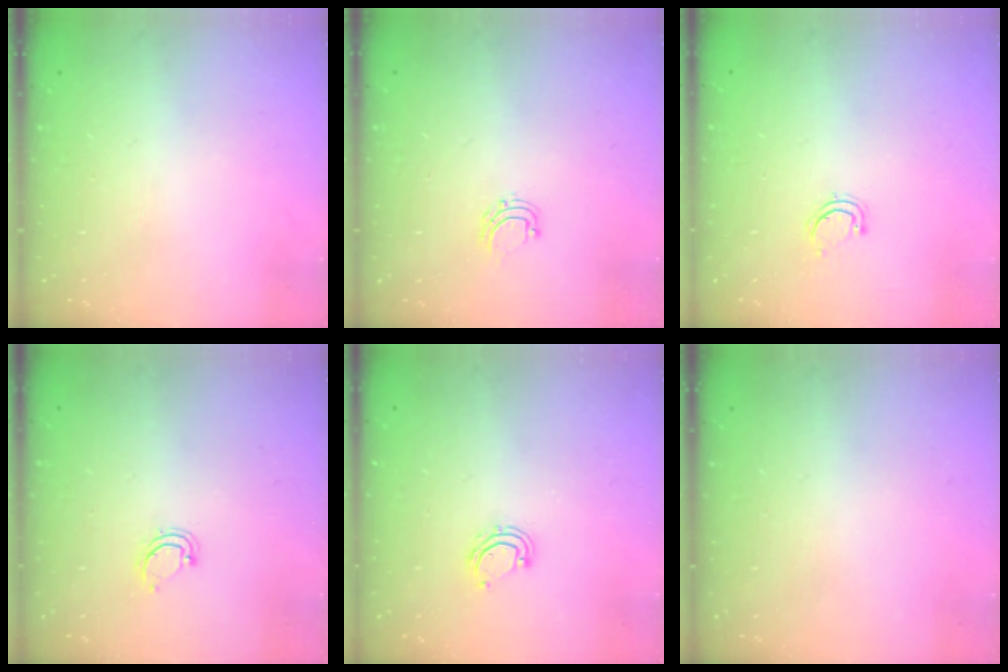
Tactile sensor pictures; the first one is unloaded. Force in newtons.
{"total": 4.5, "press": 4.5, "slide": 0.3}
{"total": 3.8, "press": 3.5, "slide": 1.6}
{"total": 3.9, "press": 3.9, "slide": 0.3}
{"total": 4.5, "press": 4.4, "slide": 0.4}
{"total": 0.0}